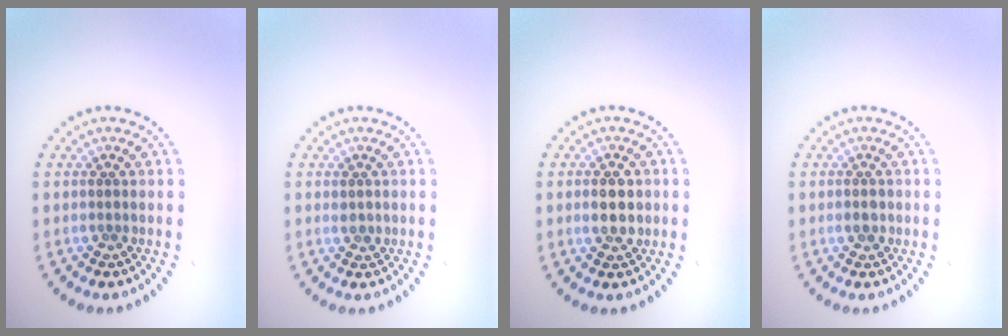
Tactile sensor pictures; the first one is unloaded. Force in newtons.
{"total": 0.9, "press": 0.8, "slide": 0.2}
{"total": 2.3, "press": 2.3, "slide": 0.2}
{"total": 1.1, "press": 1.1, "slide": 0.2}